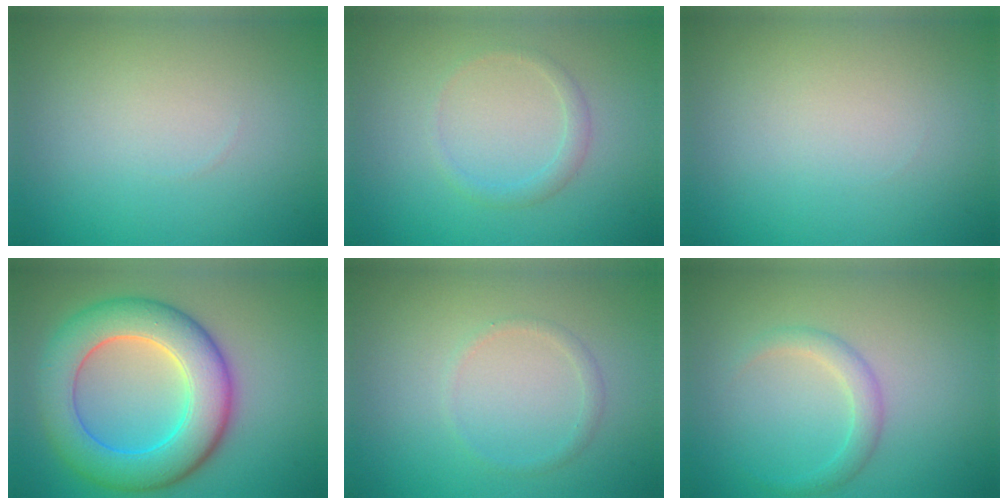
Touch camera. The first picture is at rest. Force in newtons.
{"total": 1.3, "press": 1.3, "slide": 0.0}
{"total": 0.0}
{"total": 8.7, "press": 8.7, "slide": 0.1}
{"total": 0.9, "press": 0.9, "slide": 0.1}
{"total": 1.8, "press": 1.8, "slide": 0.2}